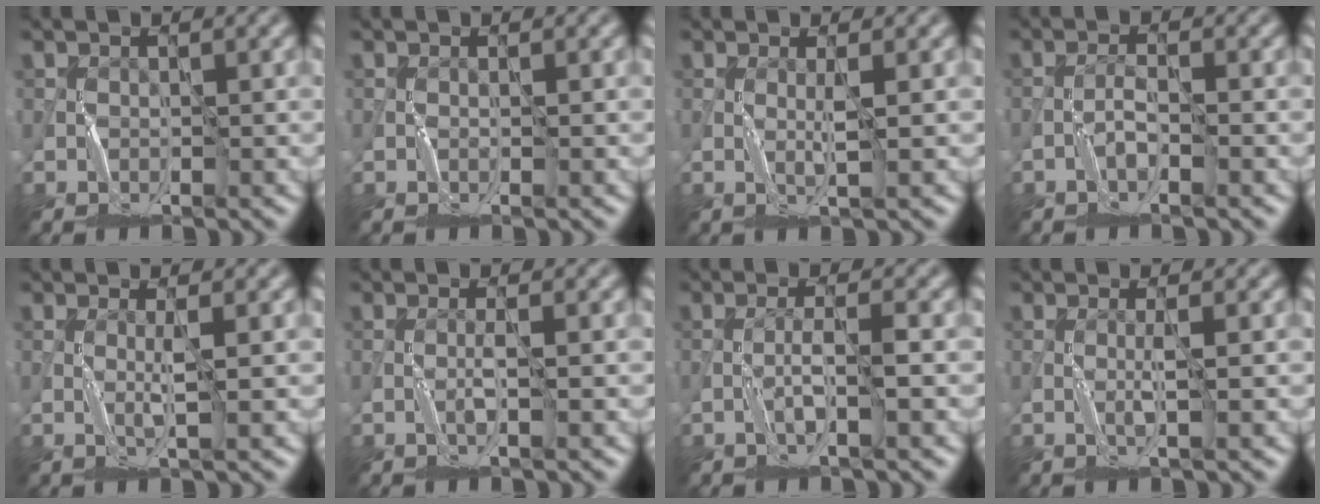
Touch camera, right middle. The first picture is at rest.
{"total": 0.0}
{"total": 1.1, "force": [0.4, -0.9, 0.4], "torque": [-0.018, 0.000, 0.005]}
{"total": 1.0, "force": [-0.8, -0.6, 0.1], "torque": [-0.009, 0.005, -0.018]}
{"total": 1.1, "force": [0.3, -1.0, 0.6], "torque": [-0.021, -0.001, 0.003]}
{"total": 1.0, "force": [-0.2, -1.0, 0.1], "torque": [-0.010, 0.002, -0.007]}
{"total": 1.6, "force": [-0.8, -0.8, 1.2], "torque": [-0.027, 0.007, -0.020]}
{"total": 1.1, "force": [0.0, -1.0, 0.4], "torque": [-0.017, 0.001, -0.002]}